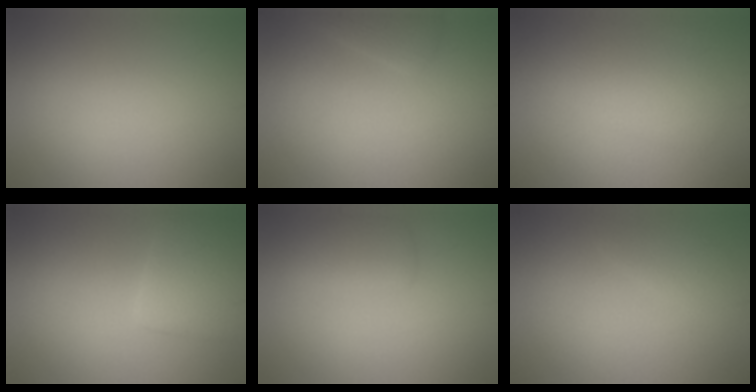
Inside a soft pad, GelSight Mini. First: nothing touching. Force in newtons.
{"total": 1.6, "press": 1.6, "slide": 0.1}
{"total": 2.3, "press": 2.3, "slide": 0.2}
{"total": 4.4, "press": 4.4, "slide": 0.4}
{"total": 1.9, "press": 1.9, "slide": 0.1}
{"total": 1.5, "press": 1.5, "slide": 0.1}